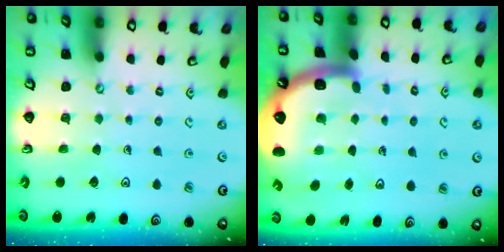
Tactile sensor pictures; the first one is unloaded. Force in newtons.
{"total": 7.2, "press": 6.9, "slide": 1.9}